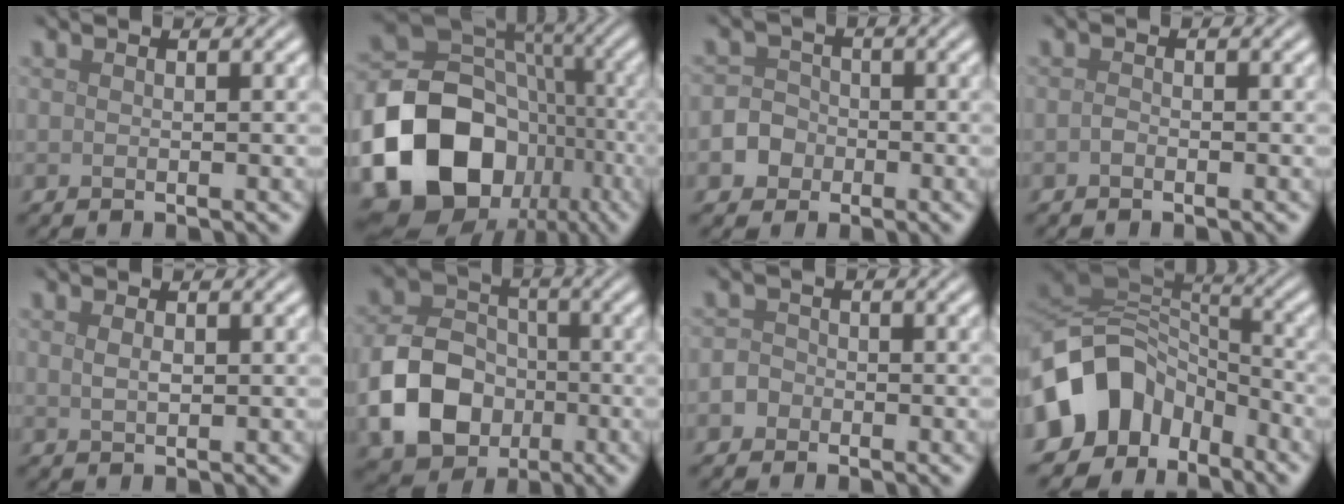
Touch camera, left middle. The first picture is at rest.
{"total": 18.0, "force": [-6.4, 14.3, 8.8], "torque": [-0.181, -0.018, -0.116]}
{"total": 4.0, "force": [-1.8, 3.5, 0.9], "torque": [0.005, 0.001, -0.044]}
{"total": 0.7, "force": [-0.4, 0.4, 0.3], "torque": [-0.009, 0.000, -0.010]}
{"total": 1.1, "force": [0.2, 0.6, 0.9], "torque": [-0.023, -0.001, 0.007]}
{"total": 8.5, "force": [-2.6, 6.6, 4.7], "torque": [-0.095, -0.010, -0.052]}
{"total": 2.0, "force": [-0.9, 1.7, 0.6], "torque": [0.005, 0.005, -0.025]}
{"total": 11.1, "force": [-5.2, 8.2, 5.4], "torque": [-0.105, 0.001, -0.102]}